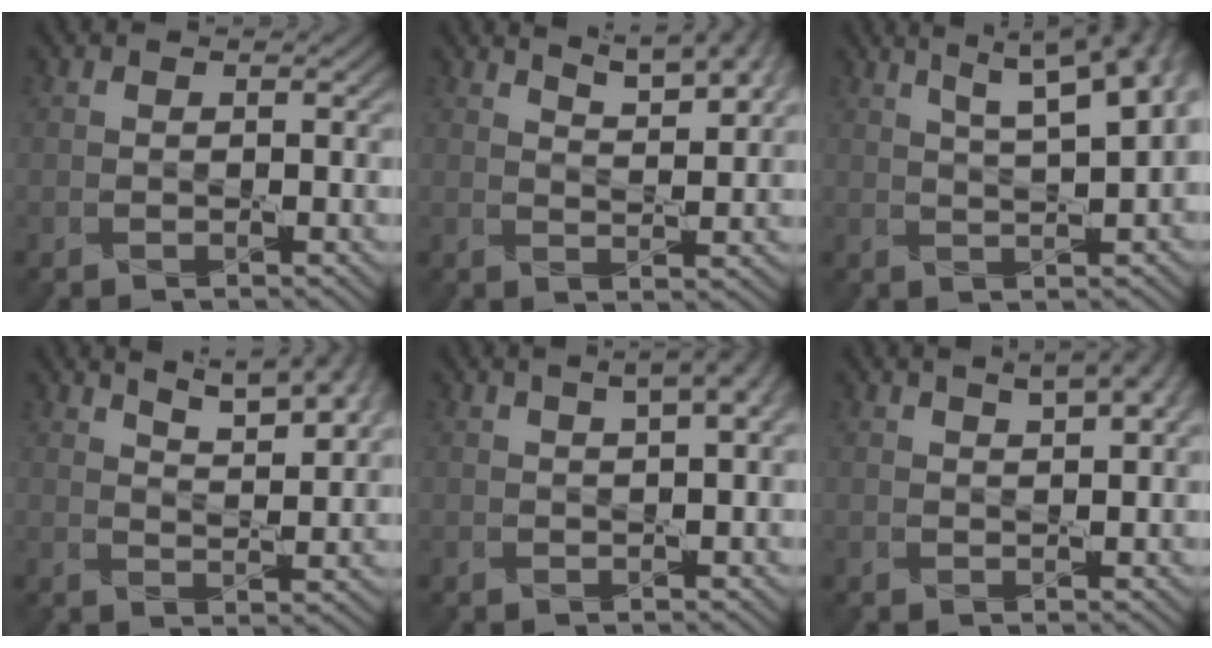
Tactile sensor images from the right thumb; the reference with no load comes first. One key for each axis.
{"total": 8.2, "fx": 5.5, "fy": 2.5, "fz": 5.5, "tx": -0.081, "ty": 0.012, "tz": 0.075}
{"total": 11.2, "fx": 5.3, "fy": 3.3, "fz": 9.3, "tx": -0.118, "ty": 0.036, "tz": 0.065}
{"total": 9.3, "fx": 6.2, "fy": 2.9, "fz": 6.3, "tx": -0.093, "ty": 0.014, "tz": 0.083}
{"total": 5.7, "fx": 2.6, "fy": 2.1, "fz": 4.6, "tx": -0.046, "ty": 0.023, "tz": 0.019}
{"total": 5.9, "fx": 3.3, "fy": 2.1, "fz": 4.5, "tx": -0.056, "ty": 0.020, "tz": 0.029}